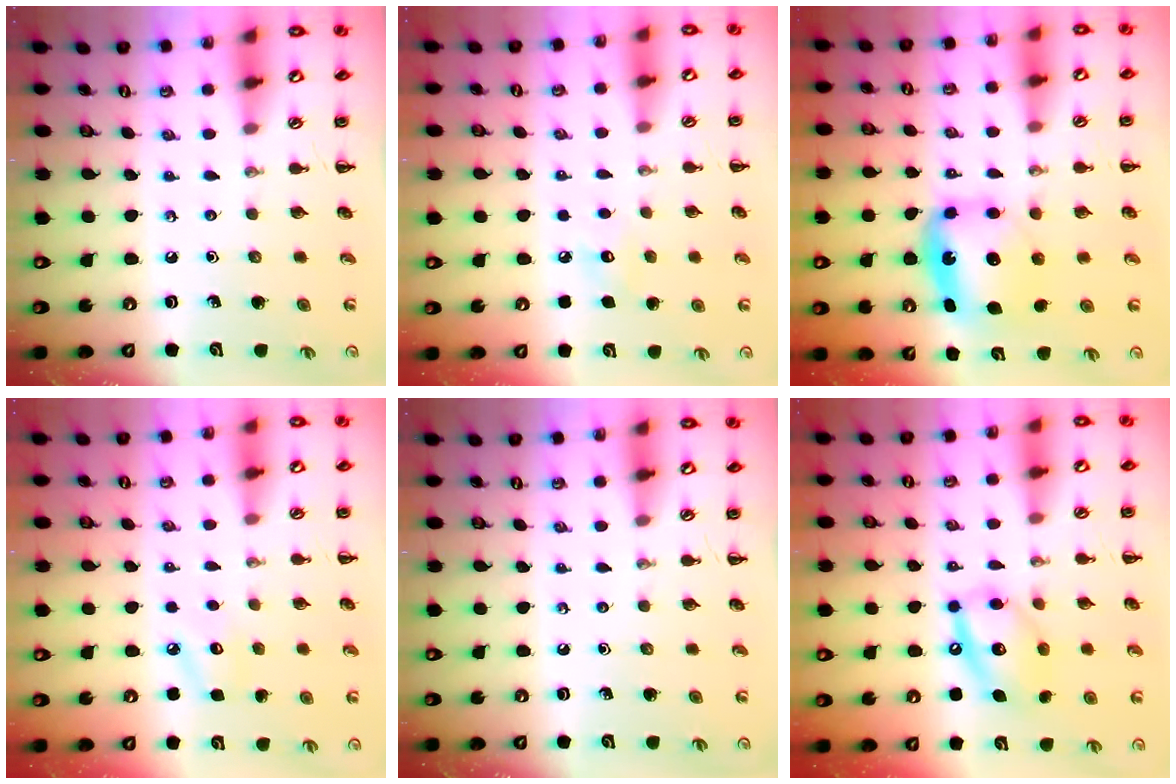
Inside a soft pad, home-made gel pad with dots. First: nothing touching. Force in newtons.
{"total": 5.6, "press": 5.4, "slide": 1.4}
{"total": 6.1, "press": 6.0, "slide": 1.0}
{"total": 4.5, "press": 4.4, "slide": 1.0}
{"total": 0.0}
{"total": 13.8, "press": 13.6, "slide": 2.5}